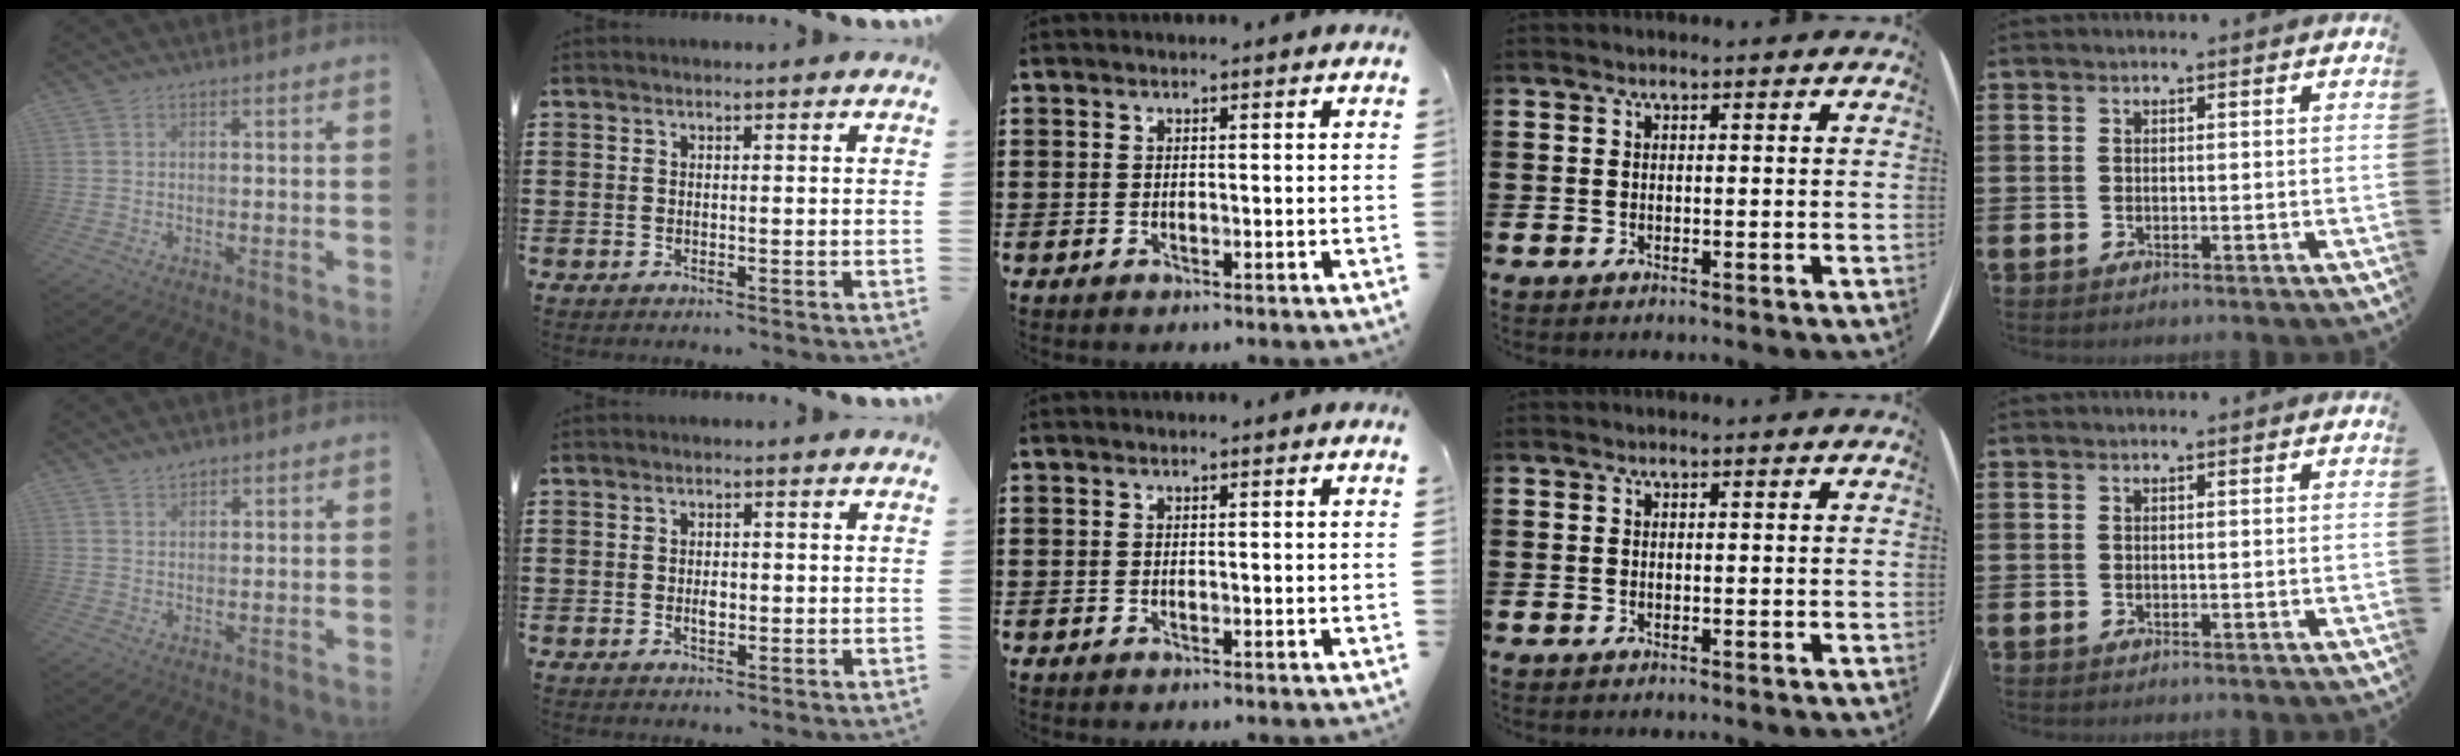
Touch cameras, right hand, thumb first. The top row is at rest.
{"thumb": {"total": 2.2, "force": [1.9, 0.9, 0.5], "torque": [0.003, -0.013, 0.033]}, "index": {"total": 1.8, "force": [-0.2, 0.9, 1.5], "torque": [-0.030, 0.000, -0.003]}}